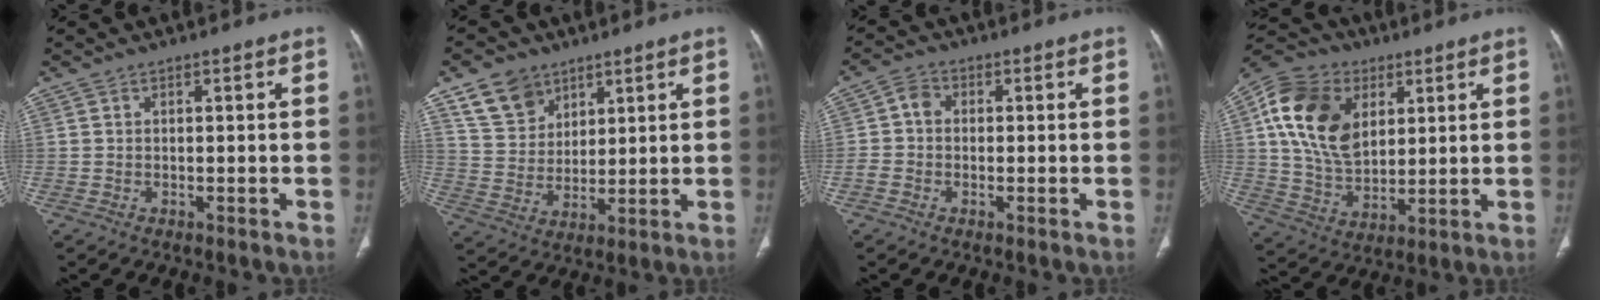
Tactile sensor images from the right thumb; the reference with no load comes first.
{"total": 9.6, "force": [6.1, 6.7, 3.0], "torque": [-0.032, -0.028, 0.123]}
{"total": 3.7, "force": [-0.1, 3.0, 2.1], "torque": [-0.033, 0.015, -0.011]}
{"total": 17.9, "force": [5.5, 12.3, 11.7], "torque": [-0.201, -0.010, 0.101]}